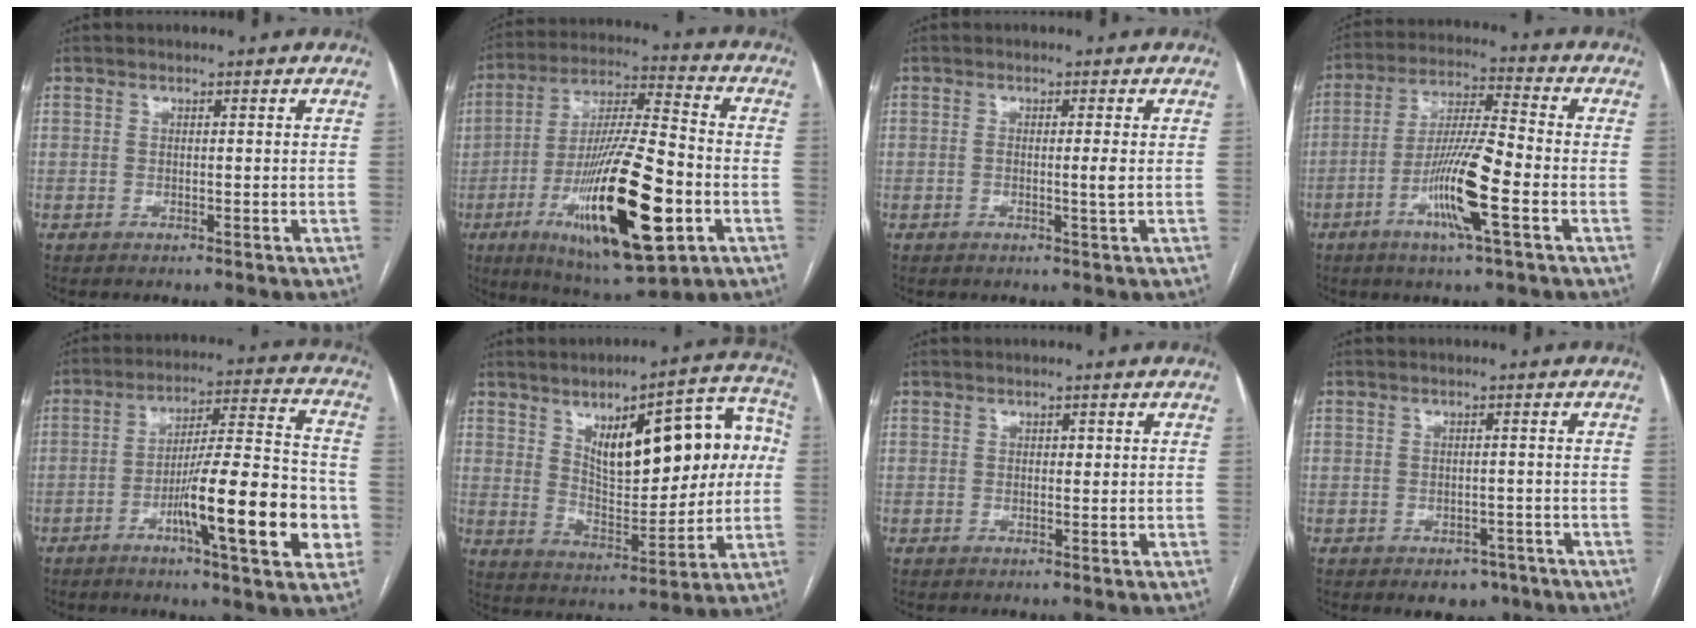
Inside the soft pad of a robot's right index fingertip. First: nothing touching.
{"total": 22.0, "force": [-6.7, 4.0, 20.5], "torque": [-0.367, -0.035, -0.103]}
{"total": 1.7, "force": [-0.2, -0.3, 1.7], "torque": [-0.029, -0.004, -0.005]}
{"total": 10.3, "force": [-3.8, 0.7, 9.5], "torque": [-0.180, -0.004, -0.072]}
{"total": 17.2, "force": [-5.4, 2.0, 16.2], "torque": [-0.253, 0.003, -0.082]}
{"total": 18.7, "force": [4.5, 7.1, 16.7], "torque": [-0.228, 0.036, 0.074]}
{"total": 0.8, "force": [0.2, 0.6, 0.5], "torque": [-0.007, 0.004, 0.002]}
{"total": 3.8, "force": [-2.4, 2.6, 1.4], "torque": [-0.007, 0.010, -0.024]}